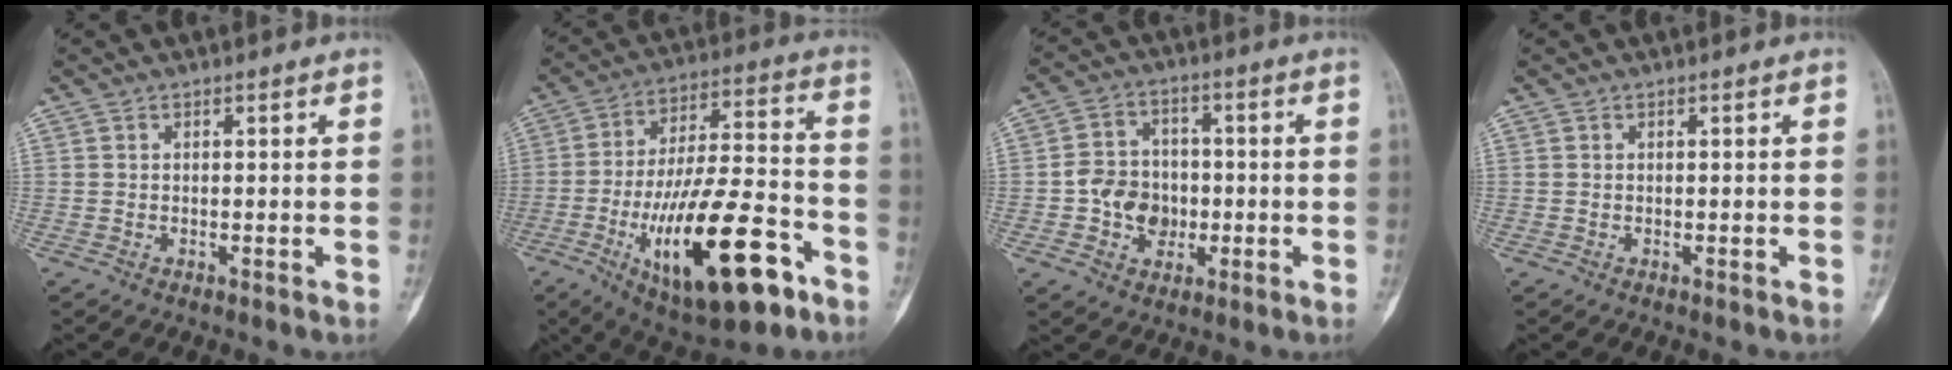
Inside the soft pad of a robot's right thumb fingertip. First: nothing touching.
{"total": 24.4, "force": [-10.5, 8.8, 20.2], "torque": [-0.341, 0.046, -0.158]}
{"total": 8.8, "force": [-1.5, 7.4, 4.5], "torque": [-0.039, 0.021, -0.029]}
{"total": 0.0}